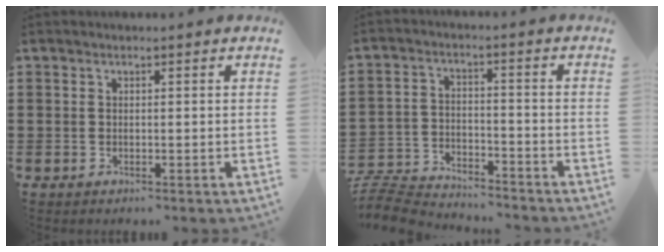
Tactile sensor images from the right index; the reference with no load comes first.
{"total": 6.7, "force": [-6.6, 1.1, 0.8], "torque": [-0.032, 0.010, -0.136]}